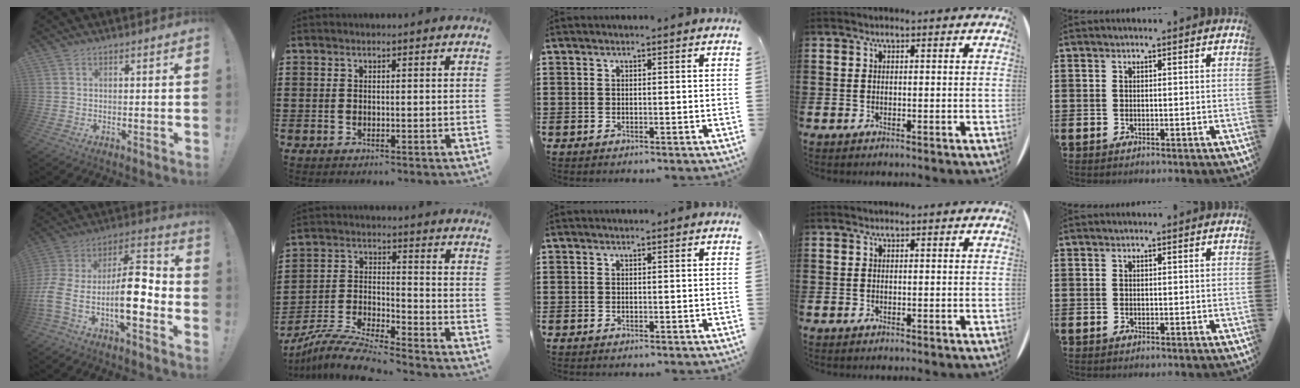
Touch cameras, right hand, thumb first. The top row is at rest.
{"thumb": {"total": 17.1, "force": [-6.5, 6.4, 14.5], "torque": [-0.291, 0.027, -0.106]}, "index": {"total": 8.3, "force": [-8.0, 0.0, 2.1], "torque": [-0.048, 0.005, -0.159]}}